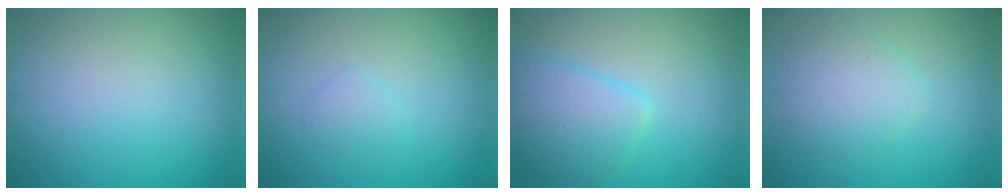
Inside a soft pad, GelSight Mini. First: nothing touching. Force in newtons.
{"total": 0.9, "press": 0.9, "slide": 0.1}
{"total": 3.9, "press": 3.9, "slide": 0.3}
{"total": 2.9, "press": 2.9, "slide": 0.2}